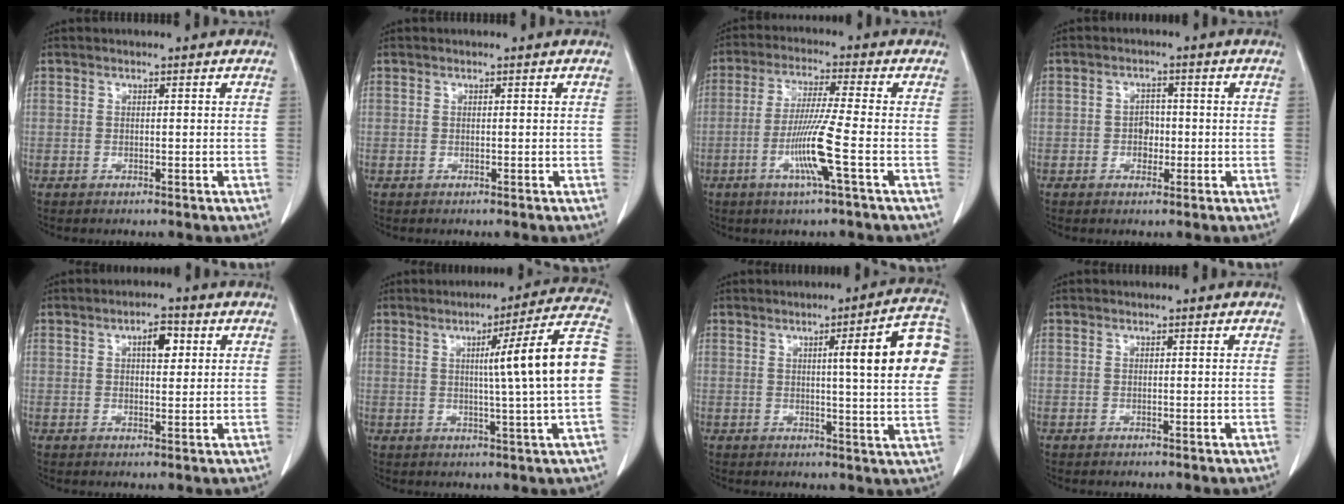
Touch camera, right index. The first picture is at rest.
{"total": 0.0}
{"total": 8.7, "force": [-2.9, -1.2, 8.1], "torque": [-0.159, -0.013, -0.059]}
{"total": 2.6, "force": [-0.5, 1.9, 1.6], "torque": [-0.019, 0.007, -0.009]}
{"total": 3.7, "force": [1.3, 1.5, 3.2], "torque": [-0.051, 0.006, 0.017]}
{"total": 13.9, "force": [0.9, -1.9, 13.7], "torque": [-0.185, 0.012, 0.008]}
{"total": 12.1, "force": [2.5, 0.7, 11.8], "torque": [-0.145, 0.014, 0.025]}
{"total": 0.0}